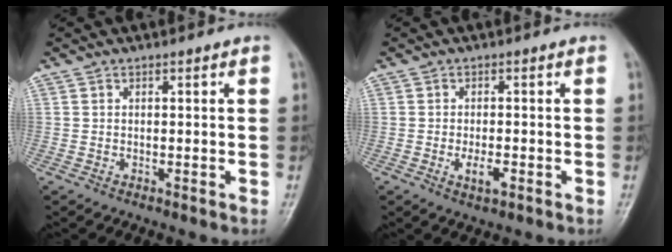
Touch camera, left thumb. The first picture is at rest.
{"total": 3.1, "force": [-1.1, 1.3, 2.6], "torque": [-0.046, 0.000, -0.014]}